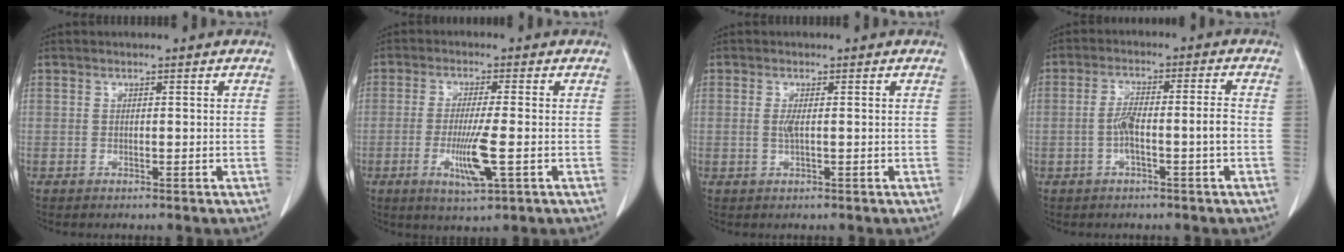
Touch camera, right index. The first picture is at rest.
{"total": 7.1, "force": [-1.9, 0.1, 6.8], "torque": [-0.130, -0.019, -0.033]}
{"total": 1.5, "force": [0.1, 0.1, 1.5], "torque": [-0.037, -0.002, 0.002]}
{"total": 5.8, "force": [-1.4, 0.3, 5.6], "torque": [-0.111, 0.015, -0.023]}